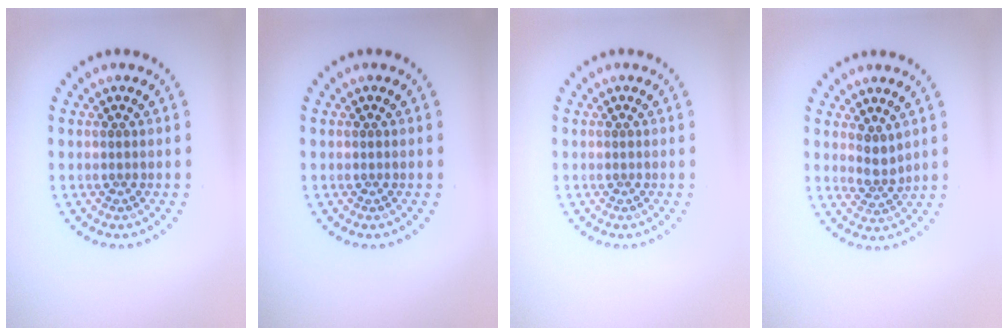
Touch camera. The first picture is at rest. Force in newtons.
{"total": 0.0}
{"total": 0.0}
{"total": 1.9, "press": 1.5, "slide": 1.2}